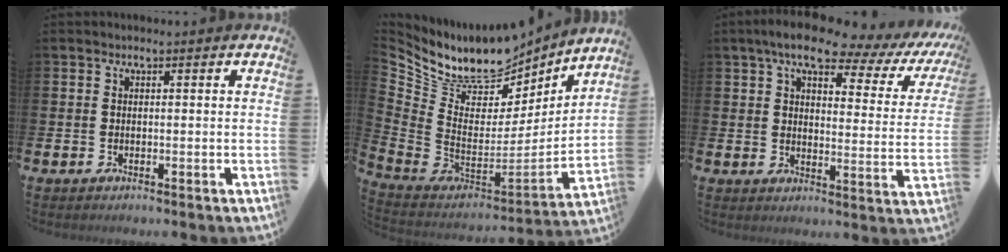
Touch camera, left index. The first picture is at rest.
{"total": 10.7, "force": [8.7, 5.2, 3.6], "torque": [-0.112, -0.058, 0.153]}
{"total": 8.1, "force": [6.4, 2.3, 4.4], "torque": [-0.085, -0.038, 0.101]}